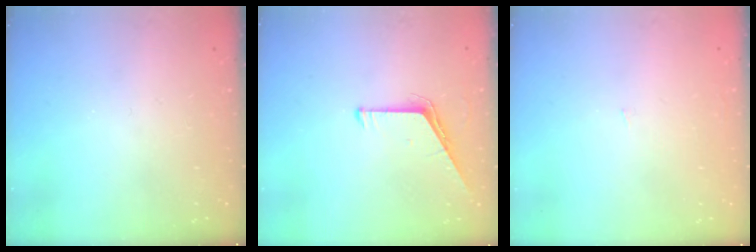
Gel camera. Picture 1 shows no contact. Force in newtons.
{"total": 5.3, "press": 5.3, "slide": 0.5}
{"total": 0.9, "press": 0.9, "slide": 0.0}